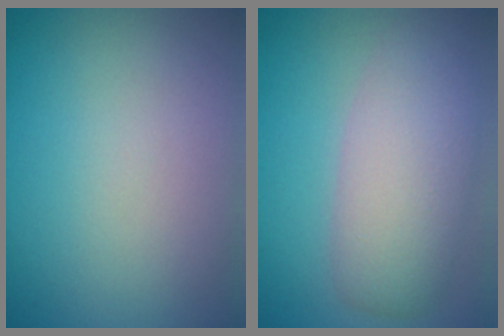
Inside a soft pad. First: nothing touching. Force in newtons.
{"total": 5.6, "press": 5.6, "slide": 0.3}